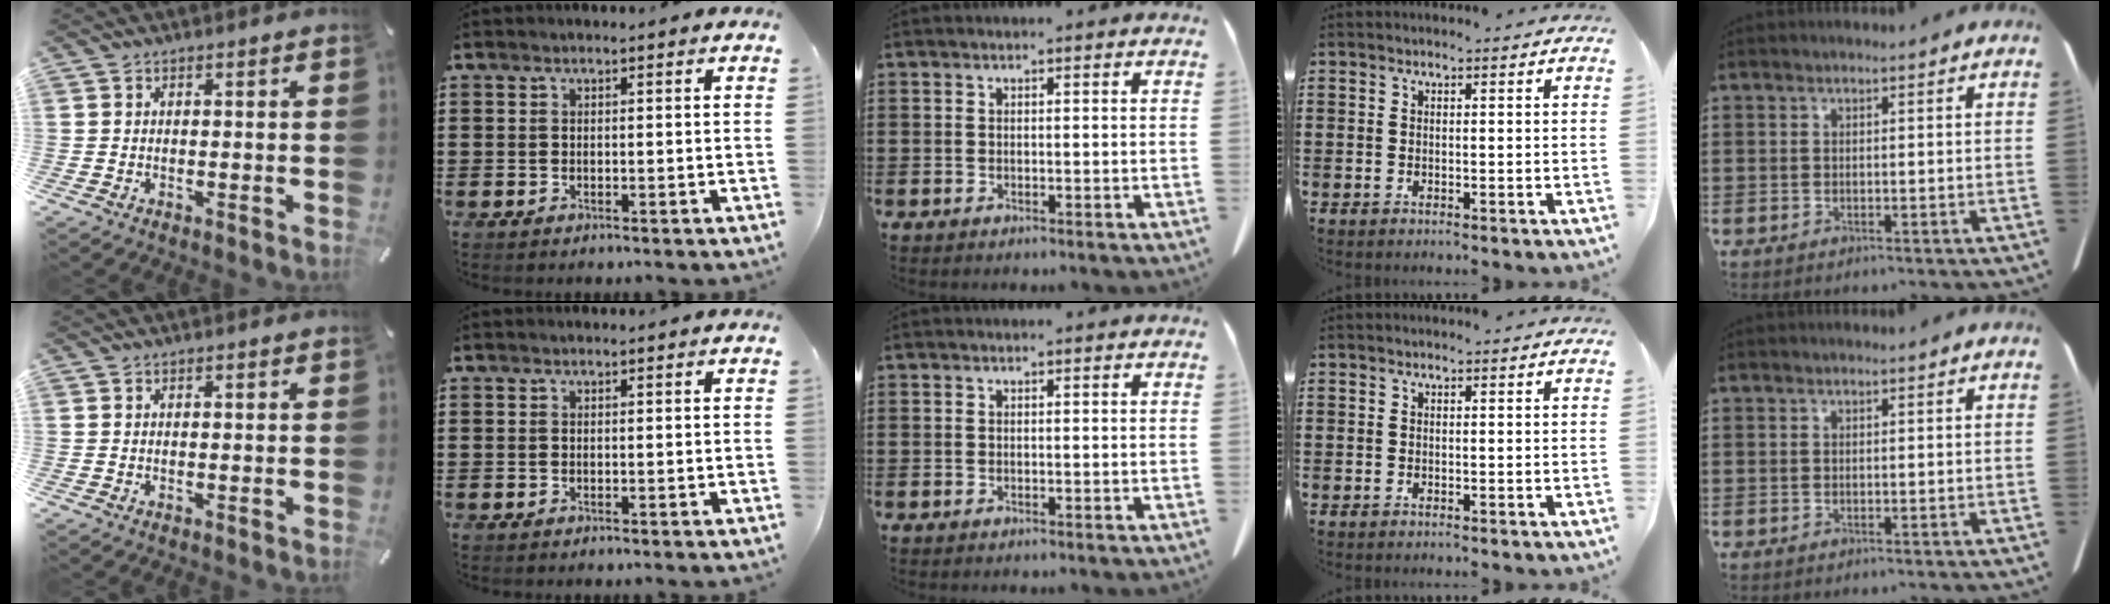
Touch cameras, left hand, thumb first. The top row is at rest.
{}